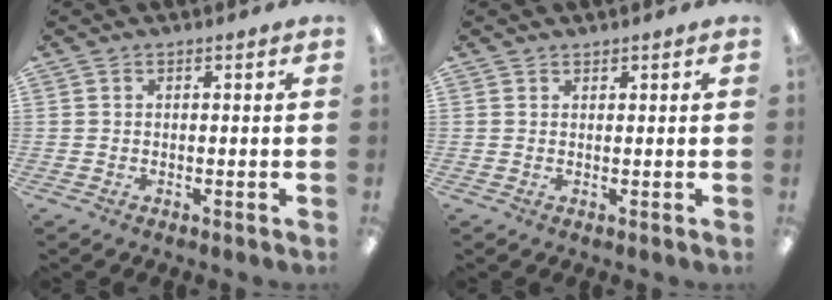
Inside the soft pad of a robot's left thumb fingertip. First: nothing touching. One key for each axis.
{"total": 0.6, "fx": 0.5, "fy": 0.2, "fz": 0.1, "tx": -0.002, "ty": 0.000, "tz": 0.010}